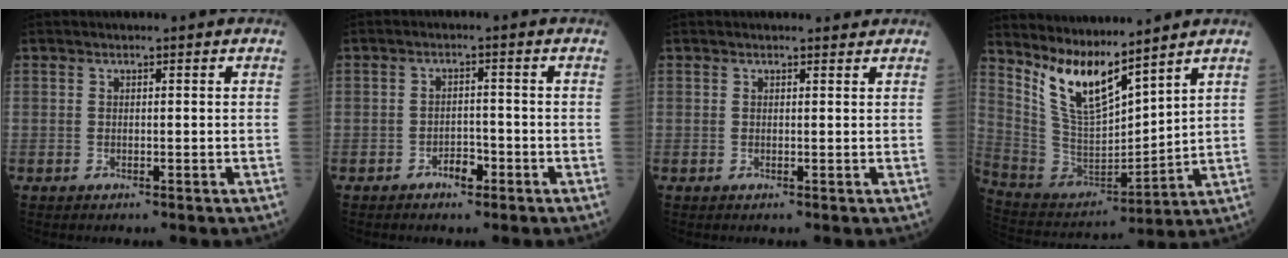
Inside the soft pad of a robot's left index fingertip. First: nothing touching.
{"total": 2.5, "force": [-1.7, 1.1, 1.5], "torque": [-0.024, 0.004, -0.028]}
{"total": 1.0, "force": [1.0, 0.3, -0.1], "torque": [-0.007, -0.003, 0.007]}
{"total": 10.7, "force": [8.6, 2.0, 6.1], "torque": [-0.133, -0.009, 0.187]}